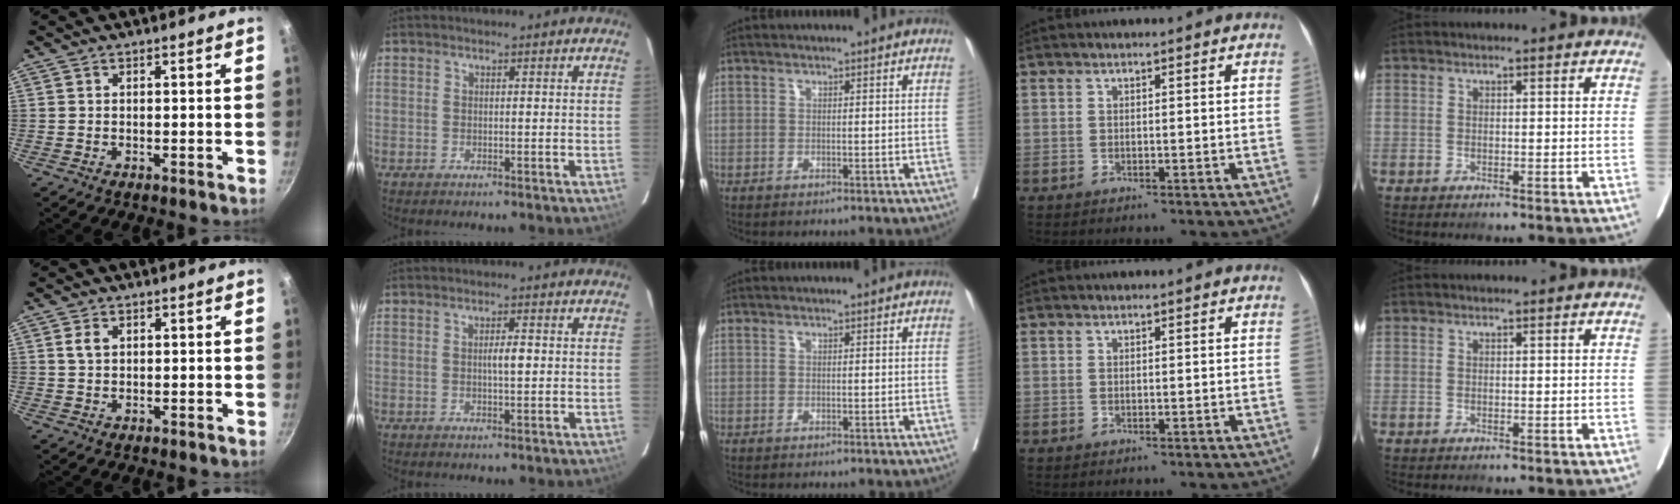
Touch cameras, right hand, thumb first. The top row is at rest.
{"thumb": {"total": 2.5, "force": [0.8, 1.6, 1.6], "torque": [-0.031, 0.002, 0.017]}, "index": {"total": 2.2, "force": [0.0, 0.3, 2.2], "torque": [-0.039, 0.002, 0.000]}}